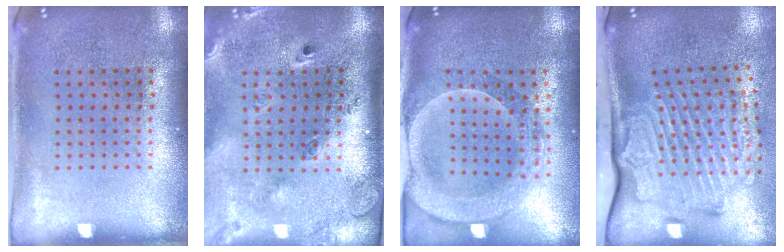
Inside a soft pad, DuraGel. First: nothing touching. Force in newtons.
{"total": 2.6, "press": 1.9, "slide": 1.8}
{"total": 2.4, "press": 2.2, "slide": 1.1}
{"total": 3.5, "press": 2.4, "slide": 2.5}